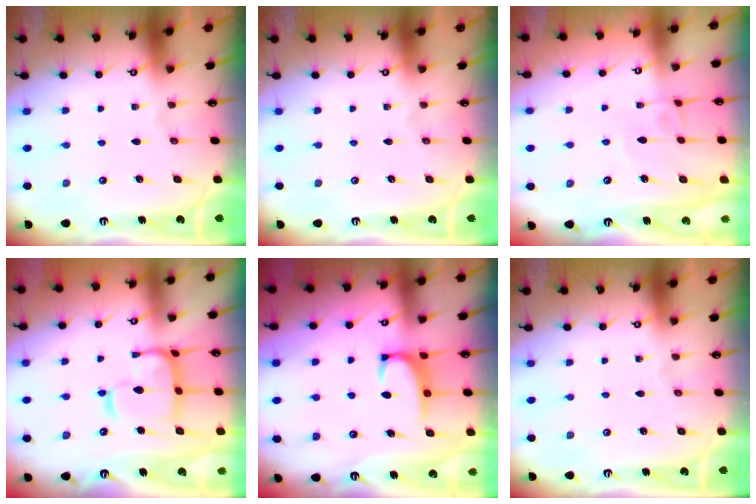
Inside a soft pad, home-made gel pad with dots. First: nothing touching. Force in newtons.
{"total": 0.0}
{"total": 1.9, "press": 1.9, "slide": 0.2}
{"total": 11.6, "press": 11.5, "slide": 1.3}
{"total": 2.3, "press": 2.3, "slide": 0.6}
{"total": 0.0}